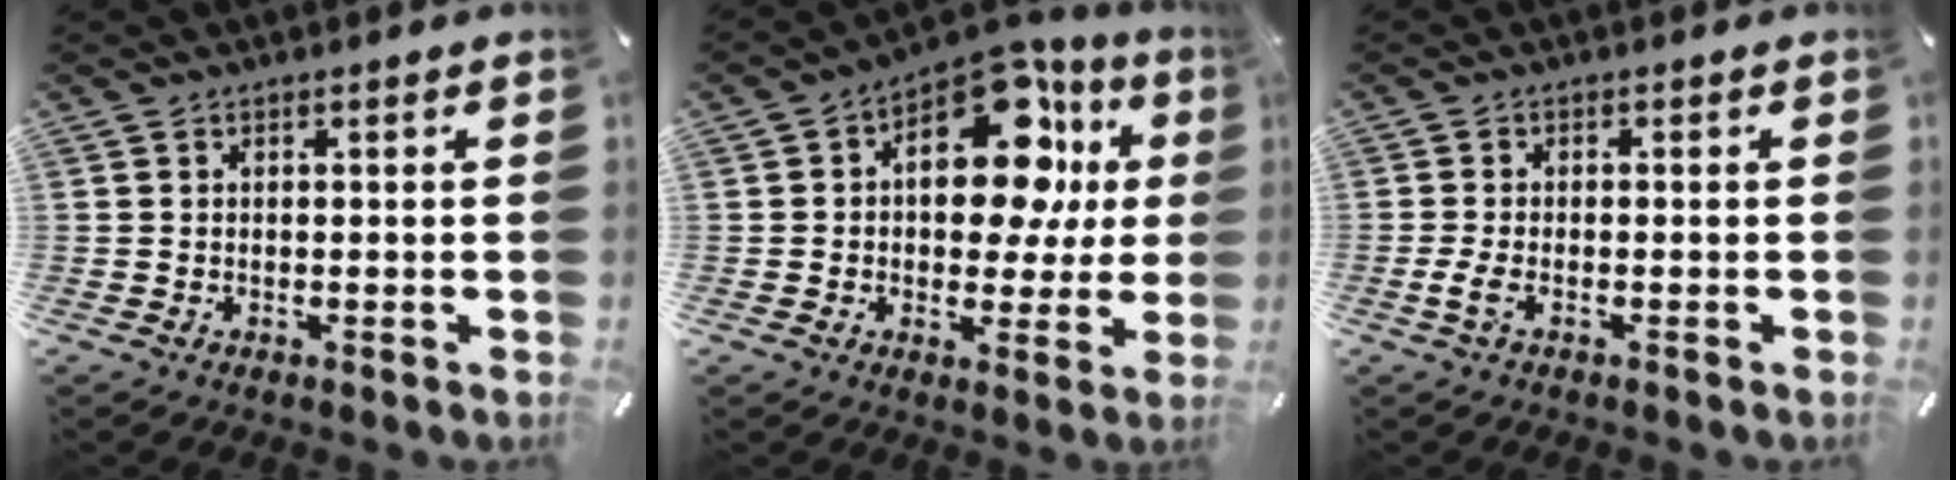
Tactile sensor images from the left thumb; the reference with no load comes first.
{"total": 17.9, "force": [6.3, 10.3, 13.2], "torque": [-0.182, -0.039, 0.108]}
{"total": 3.0, "force": [-1.2, 1.2, 2.5], "torque": [-0.054, 0.000, -0.024]}